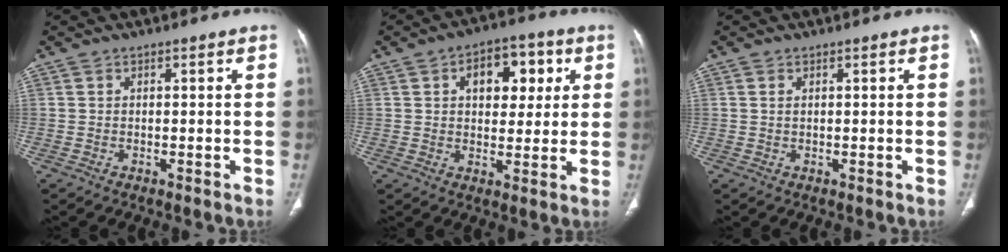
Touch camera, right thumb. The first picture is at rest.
{"total": 11.0, "force": [3.5, 6.8, 7.9], "torque": [-0.068, 0.004, 0.048]}
{"total": 0.8, "force": [0.4, 0.4, 0.6], "torque": [-0.015, 0.005, 0.010]}